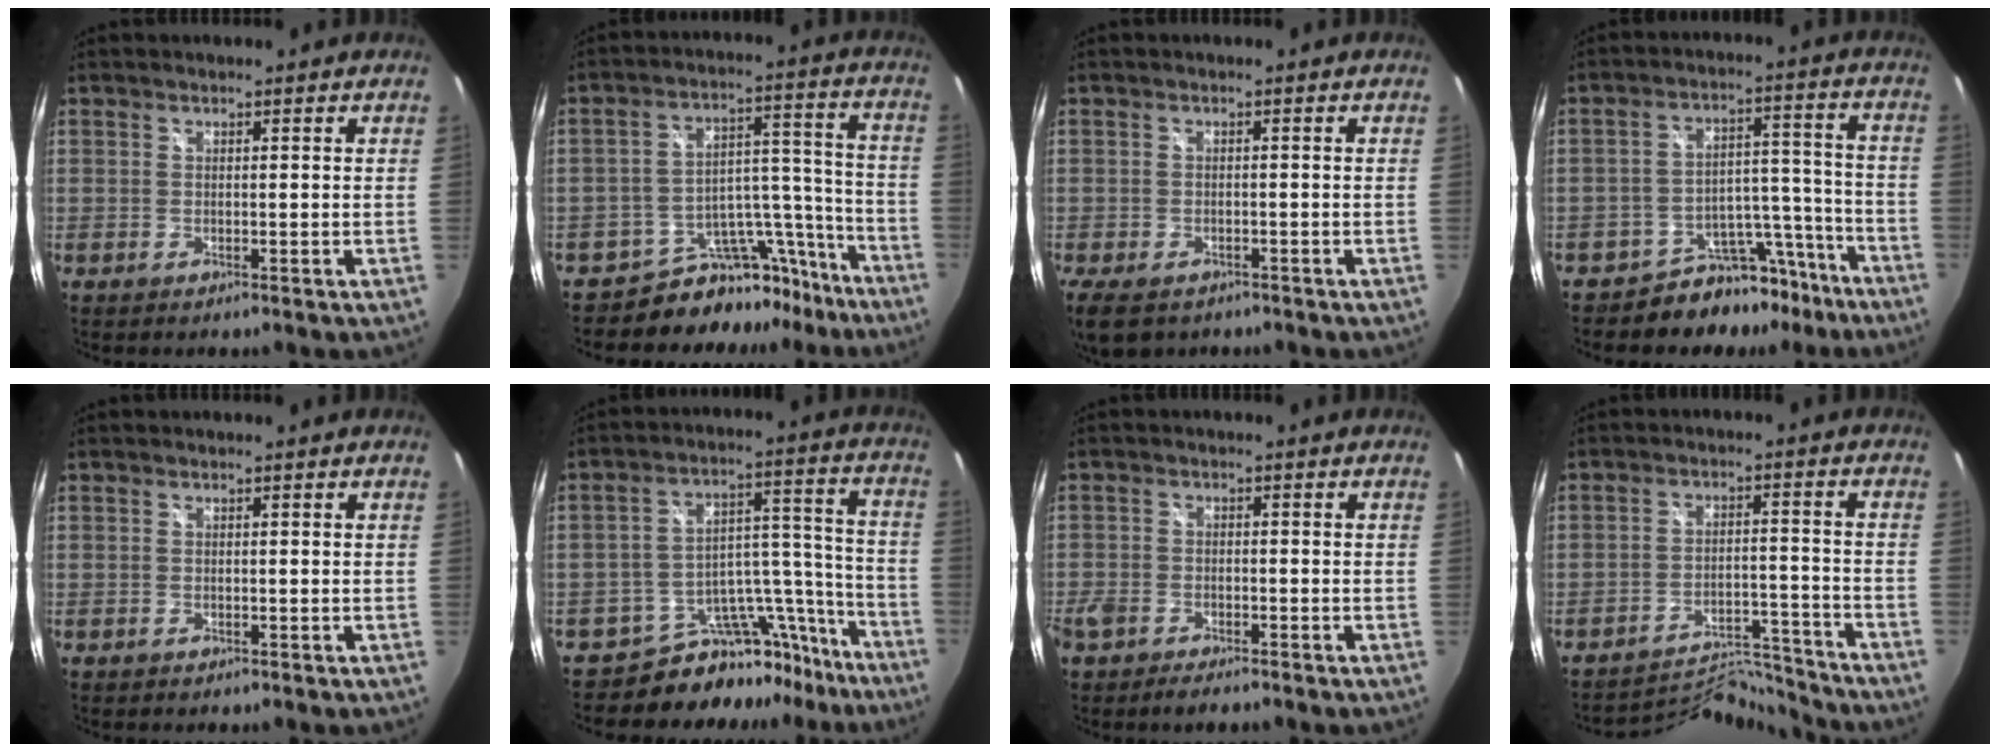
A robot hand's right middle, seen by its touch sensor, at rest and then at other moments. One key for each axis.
{"total": 12.6, "fx": -11.3, "fy": 5.4, "fz": 1.3, "tx": -0.004, "ty": 0.071, "tz": -0.169}
{"total": 7.5, "fx": -5.0, "fy": 4.1, "fz": 3.9, "tx": -0.096, "ty": -0.030, "tz": -0.085}
{"total": 10.7, "fx": -9.2, "fy": 5.1, "fz": 2.0, "tx": -0.018, "ty": 0.055, "tz": -0.128}
{"total": 0.0}
{"total": 13.7, "fx": -12.4, "fy": 5.6, "fz": 1.3, "tx": 0.000, "ty": 0.078, "tz": -0.185}
{"total": 5.5, "fx": -4.2, "fy": 2.2, "fz": 2.7, "tx": -0.076, "ty": -0.015, "tz": -0.080}
{"total": 9.6, "fx": -9.5, "fy": -0.4, "fz": -1.2, "tx": -0.003, "ty": 0.024, "tz": -0.153}